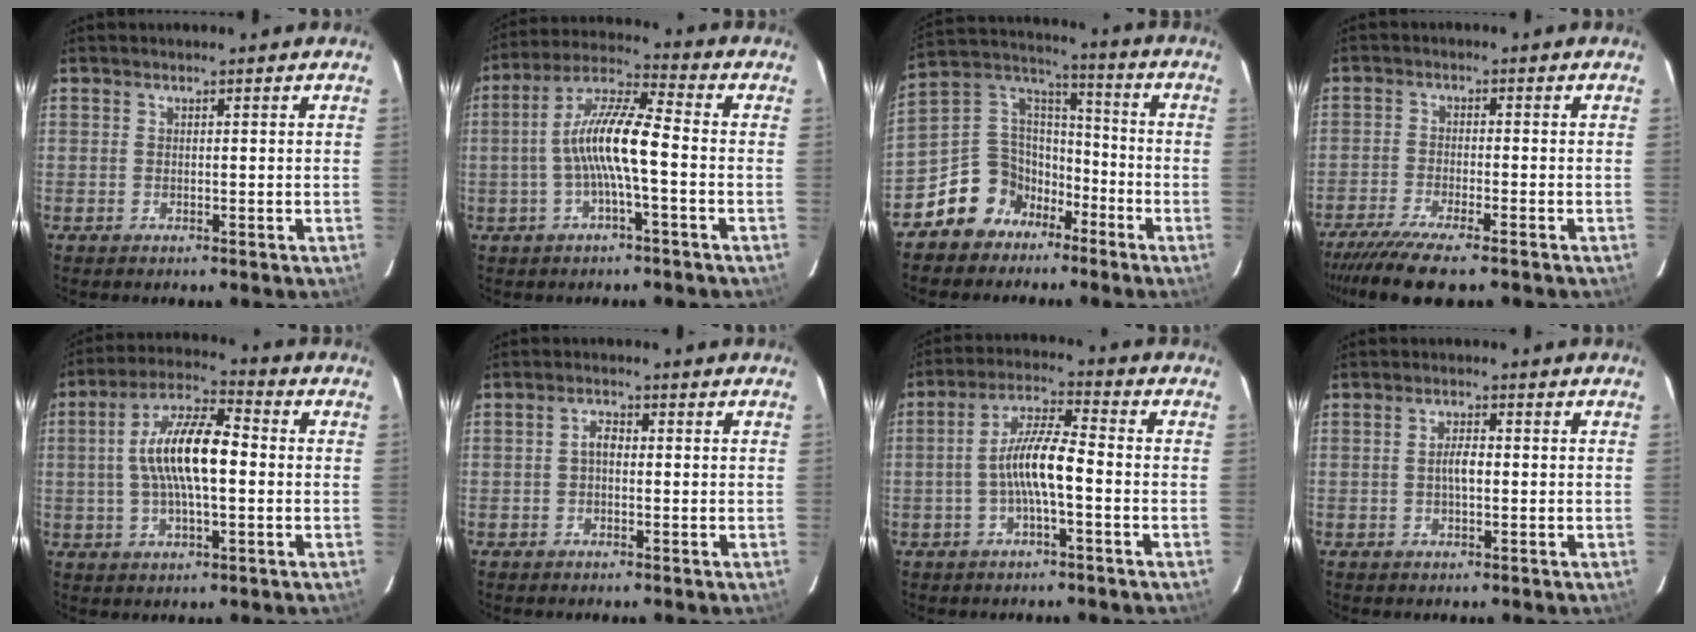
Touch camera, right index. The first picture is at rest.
{"total": 10.5, "force": [-1.8, 1.4, 10.2], "torque": [-0.205, 0.019, -0.037]}
{"total": 11.9, "force": [-7.3, 9.0, 2.7], "torque": [-0.075, 0.058, -0.127]}
{"total": 9.0, "force": [-7.3, 0.9, 5.2], "torque": [-0.124, -0.032, -0.132]}
{"total": 13.0, "force": [0.1, 4.3, 12.3], "torque": [-0.230, 0.017, -0.003]}
{"total": 1.9, "force": [-0.3, 1.1, 1.5], "torque": [-0.029, 0.009, -0.007]}
{"total": 8.1, "force": [-2.1, 1.1, 7.7], "torque": [-0.159, 0.013, -0.040]}
{"total": 2.6, "force": [-0.3, 0.9, 2.4], "torque": [-0.045, 0.005, -0.004]}